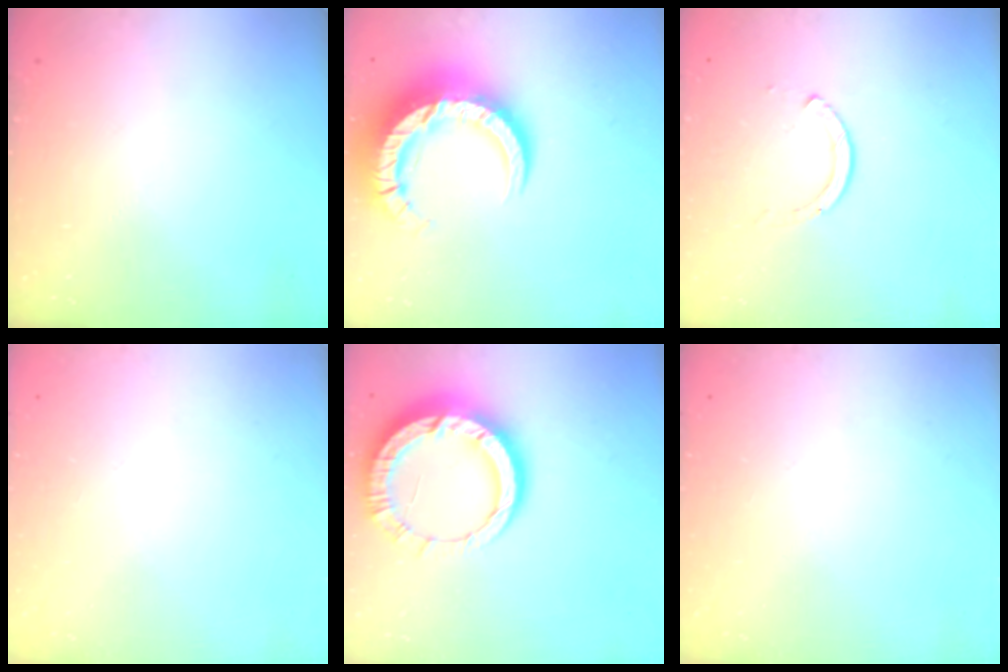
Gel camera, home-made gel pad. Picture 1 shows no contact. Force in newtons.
{"total": 15.2, "press": 15.1, "slide": 1.6}
{"total": 2.6, "press": 2.6, "slide": 0.3}
{"total": 0.0}
{"total": 14.6, "press": 14.5, "slide": 1.5}
{"total": 0.0}